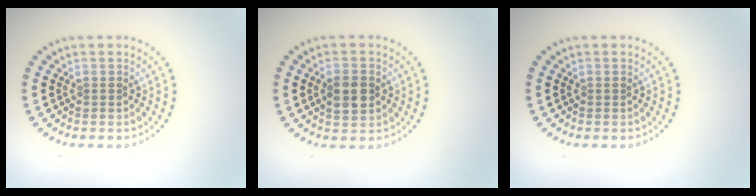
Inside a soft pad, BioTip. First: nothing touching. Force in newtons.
{"total": 3.3, "press": 3.2, "slide": 0.2}
{"total": 0.0}